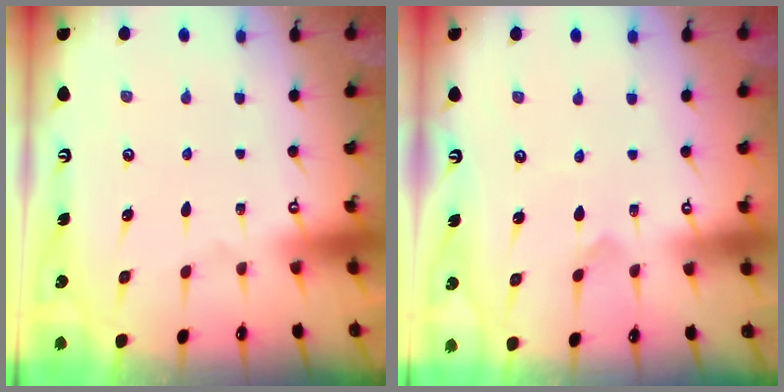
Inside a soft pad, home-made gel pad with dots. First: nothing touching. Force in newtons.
{"total": 2.7, "press": 2.7, "slide": 0.2}